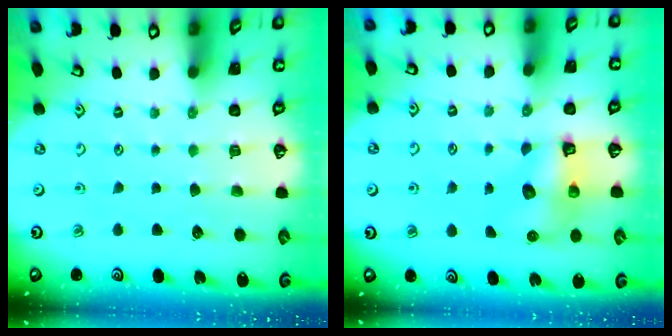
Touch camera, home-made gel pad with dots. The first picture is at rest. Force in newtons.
{"total": 8.0, "press": 7.9, "slide": 0.5}